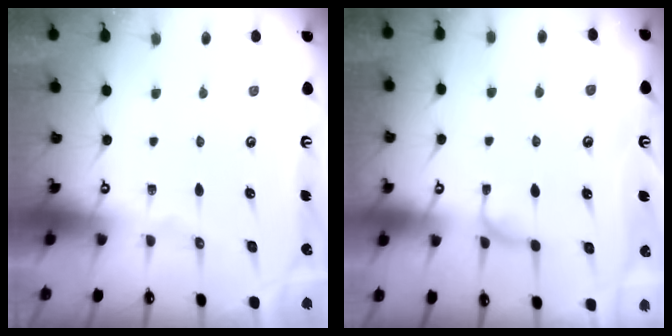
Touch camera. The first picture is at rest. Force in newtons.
{"total": 0.9, "press": 0.0, "slide": 0.9}